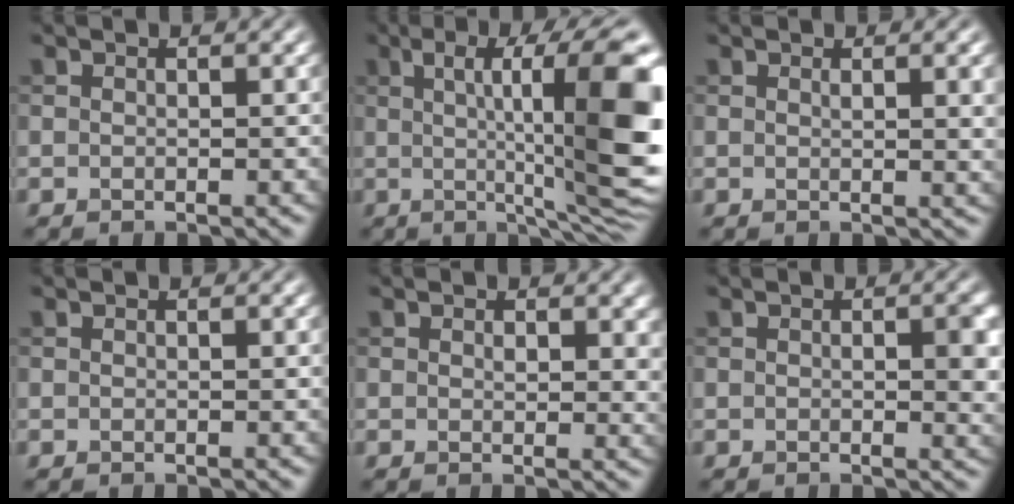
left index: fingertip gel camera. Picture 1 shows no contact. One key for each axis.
{"total": 13.9, "fx": 1.7, "fy": 3.2, "fz": 13.5, "tx": -0.170, "ty": 0.008, "tz": 0.024}
{"total": 3.5, "fx": 1.0, "fy": 1.1, "fz": 3.1, "tx": -0.029, "ty": 0.004, "tz": 0.013}
{"total": 0.0}
{"total": 2.2, "fx": 0.8, "fy": 1.3, "fz": 1.6, "tx": -0.018, "ty": -0.004, "tz": 0.014}
{"total": 3.0, "fx": 0.2, "fy": 0.9, "fz": 2.8, "tx": -0.036, "ty": -0.003, "tz": 0.002}